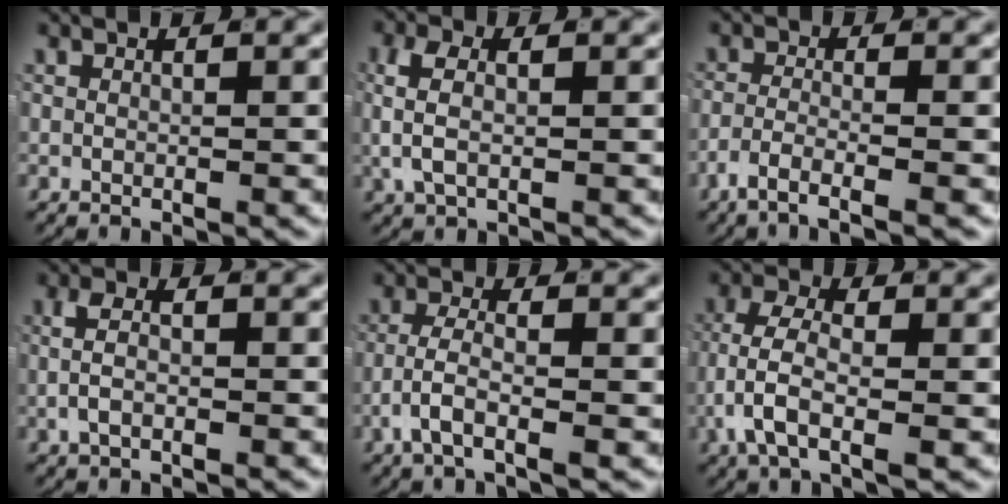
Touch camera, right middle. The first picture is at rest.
{"total": 3.6, "force": [0.2, 2.0, 3.0], "torque": [-0.074, -0.004, 0.006]}
{"total": 4.4, "force": [-3.2, 0.7, 2.9], "torque": [-0.054, -0.012, -0.053]}
{"total": 2.7, "force": [-0.3, 1.3, 2.3], "torque": [-0.041, -0.002, -0.007]}
{"total": 3.3, "force": [-1.4, 0.9, 2.9], "torque": [-0.065, -0.008, -0.025]}
{"total": 5.2, "force": [-1.0, 2.5, 4.4], "torque": [-0.103, -0.015, -0.014]}